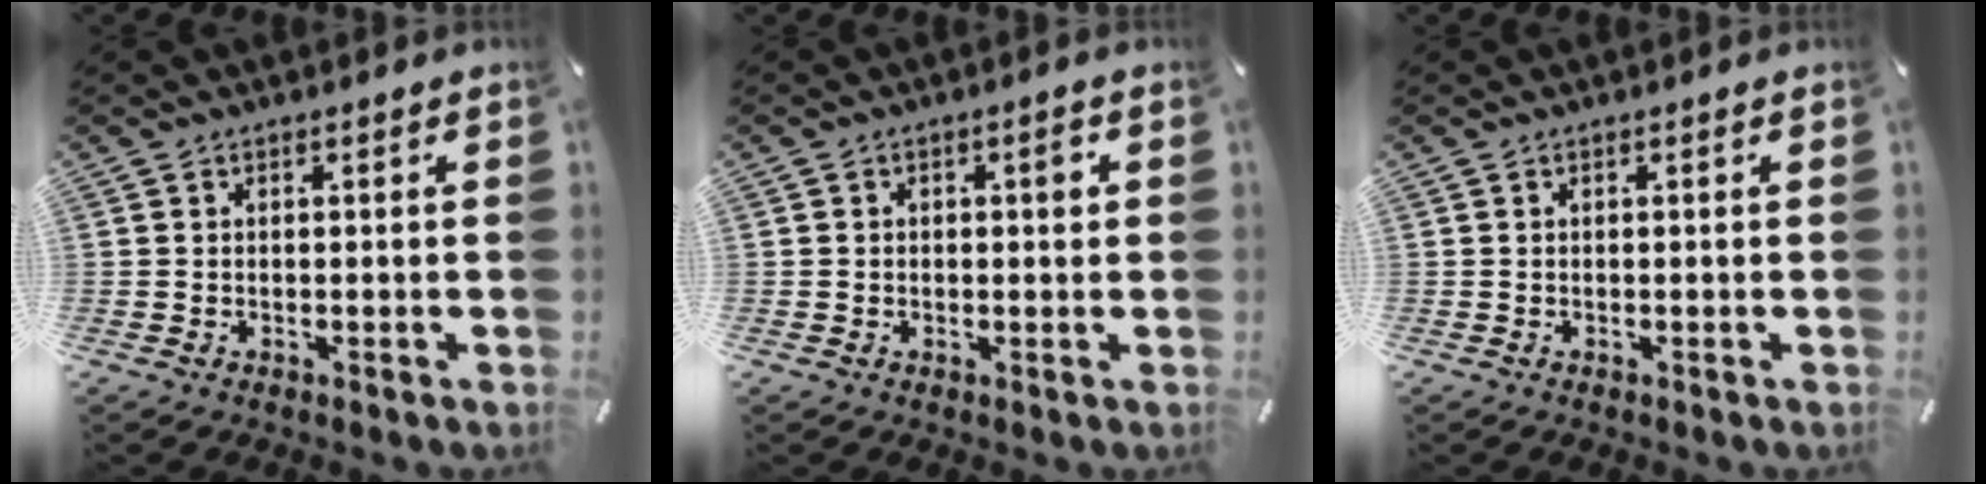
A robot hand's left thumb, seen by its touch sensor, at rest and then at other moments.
{"total": 2.6, "force": [0.4, 1.4, 2.1], "torque": [-0.028, 0.004, 0.000]}
{"total": 0.0}